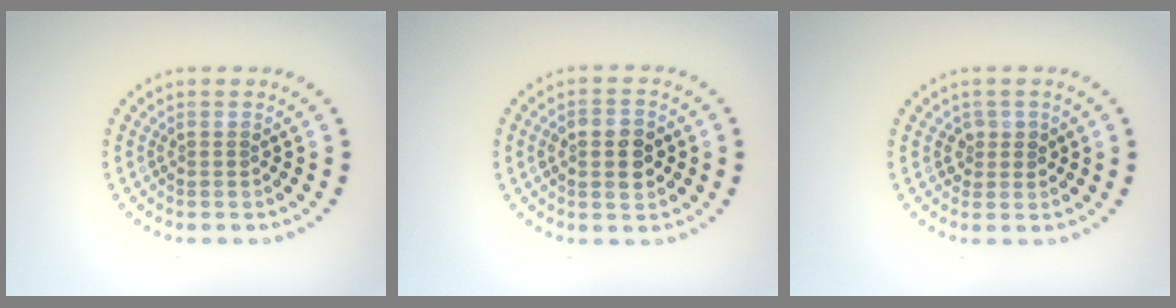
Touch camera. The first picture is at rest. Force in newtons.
{"total": 4.0, "press": 4.0, "slide": 0.2}
{"total": 1.4, "press": 1.2, "slide": 0.6}